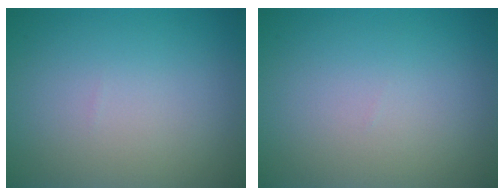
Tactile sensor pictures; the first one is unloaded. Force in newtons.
{"total": 0.0}